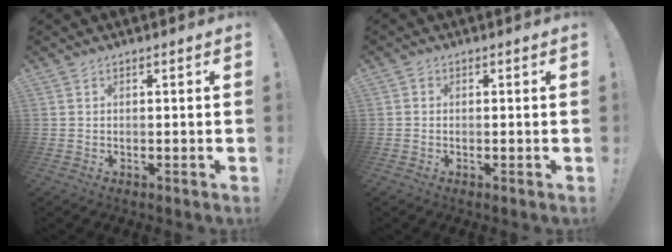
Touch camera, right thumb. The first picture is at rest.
{"total": 0.6, "force": [-0.4, 0.5, 0.1], "torque": [-0.002, 0.002, -0.007]}